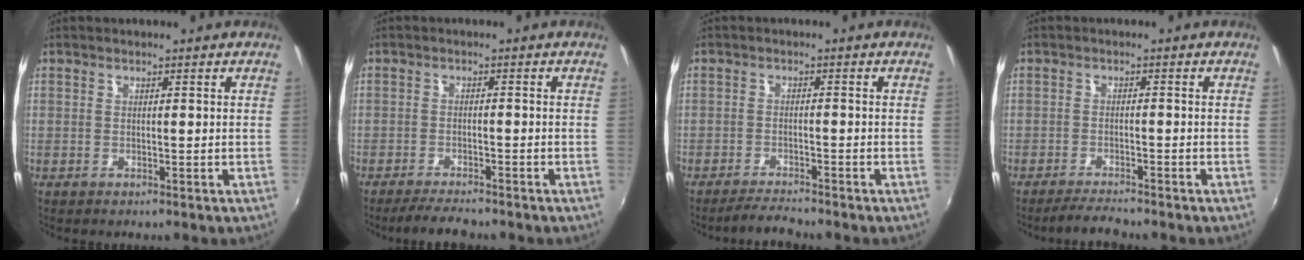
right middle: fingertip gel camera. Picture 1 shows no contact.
{"total": 5.2, "force": [-4.6, 0.6, 2.3], "torque": [-0.060, -0.013, -0.079]}
{"total": 3.8, "force": [-3.7, 0.0, 1.1], "torque": [-0.041, -0.010, -0.068]}
{"total": 4.0, "force": [-3.7, 0.0, 1.4], "torque": [-0.046, -0.011, -0.068]}